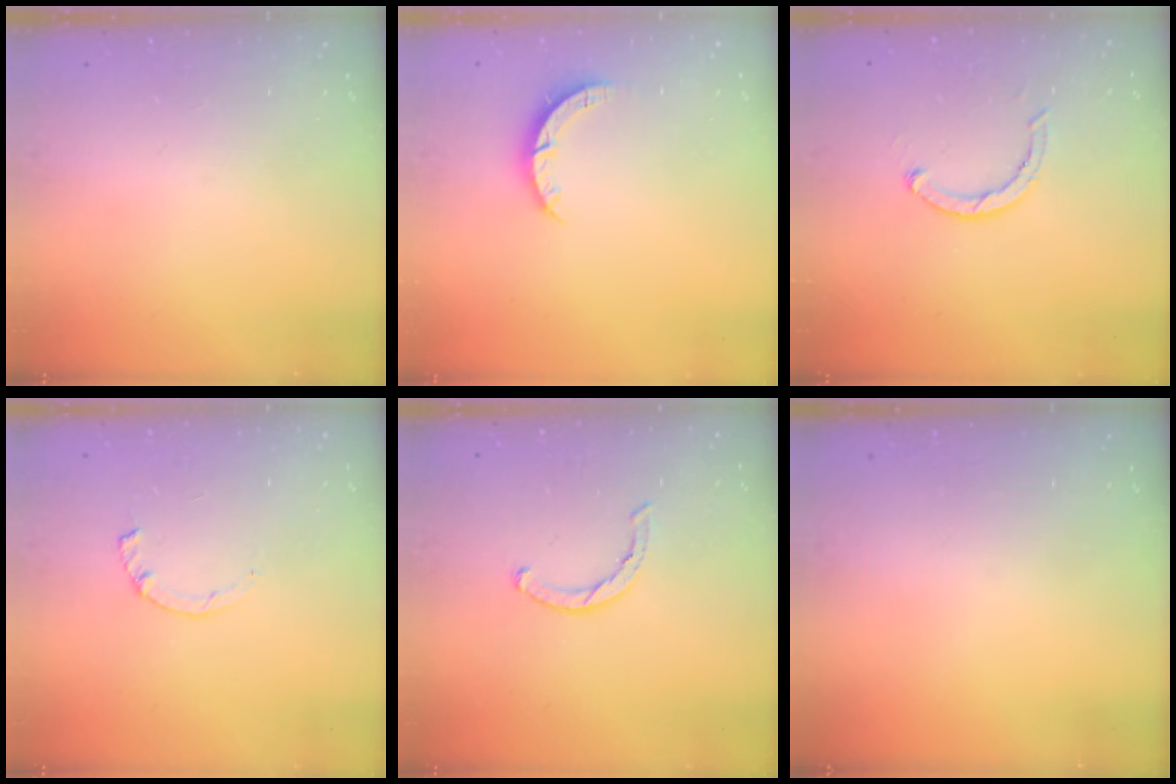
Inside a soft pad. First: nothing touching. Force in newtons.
{"total": 4.0, "press": 4.0, "slide": 0.3}
{"total": 3.5, "press": 3.4, "slide": 0.6}
{"total": 1.0, "press": 0.9, "slide": 0.2}
{"total": 1.8, "press": 1.8, "slide": 0.3}
{"total": 0.0}